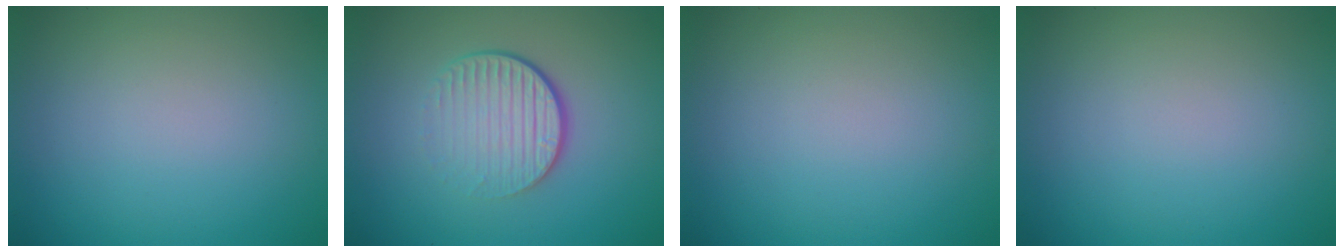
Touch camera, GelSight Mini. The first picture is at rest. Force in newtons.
{"total": 4.4, "press": 2.7, "slide": 3.5}
{"total": 0.0}
{"total": 0.0}